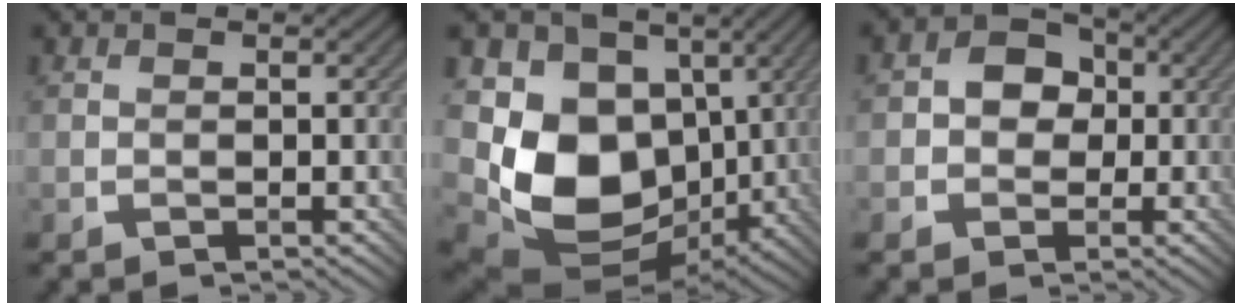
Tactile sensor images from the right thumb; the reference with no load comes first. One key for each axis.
{"total": 13.6, "fx": -0.2, "fy": 10.5, "fz": 8.8, "tx": -0.188, "ty": -0.037, "tz": 0.004}
{"total": 5.2, "fx": 0.0, "fy": 4.5, "fz": 2.6, "tx": -0.040, "ty": 0.011, "tz": -0.020}